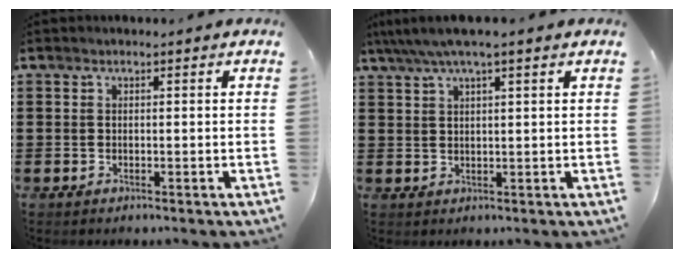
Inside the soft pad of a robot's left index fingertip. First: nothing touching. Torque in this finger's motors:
{"motor_torque": [1.13, -1.01, 0.95, 0.21]}